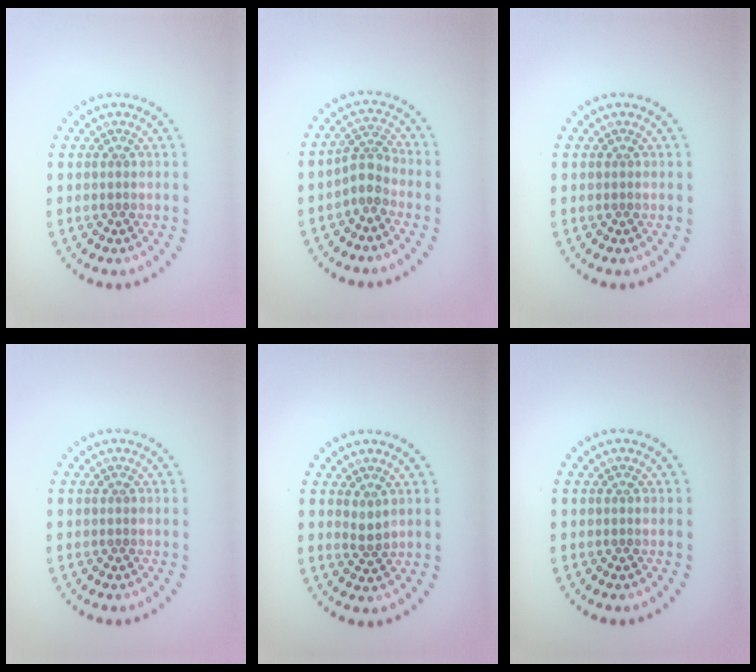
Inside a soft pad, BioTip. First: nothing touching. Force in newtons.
{"total": 2.3, "press": 1.6, "slide": 1.6}
{"total": 0.0}
{"total": 0.0}
{"total": 1.2, "press": 1.0, "slide": 0.6}
{"total": 0.0}